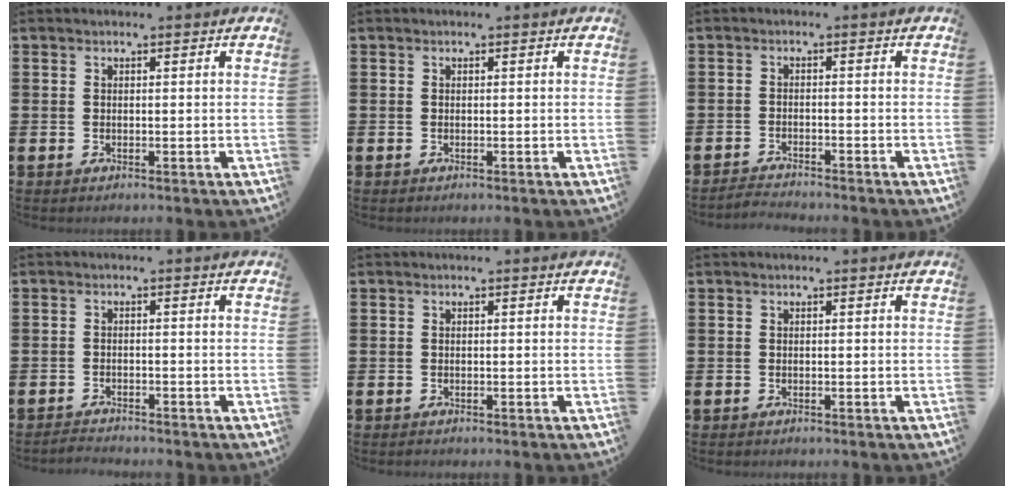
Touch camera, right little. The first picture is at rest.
{"total": 0.0}
{"total": 1.8, "force": [-1.8, -0.1, -0.1], "torque": [-0.003, 0.002, -0.037]}
{"total": 1.4, "force": [-1.4, 0.0, -0.1], "torque": [-0.003, 0.002, -0.028]}
{"total": 0.0}
{"total": 0.0}